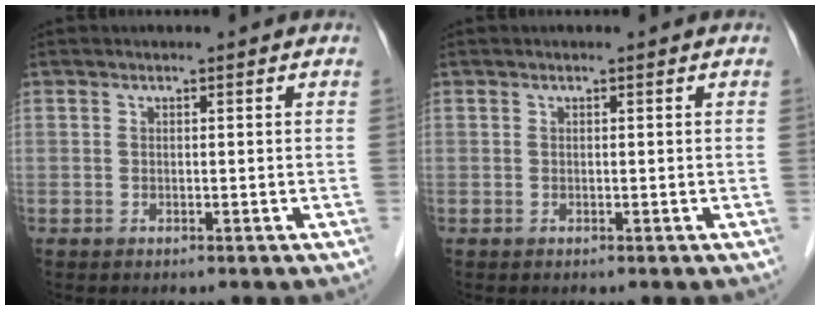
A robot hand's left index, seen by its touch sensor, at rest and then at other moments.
{"total": 0.0}